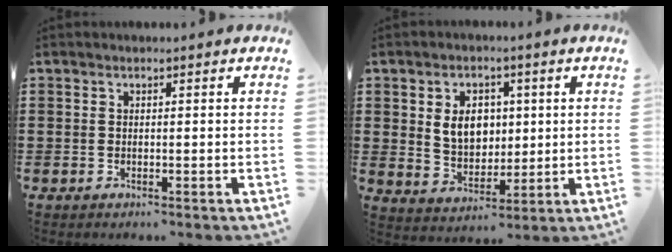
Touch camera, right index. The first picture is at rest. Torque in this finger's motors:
{"motor_torque": [1.04, 0.07, 0.62, 0.08]}